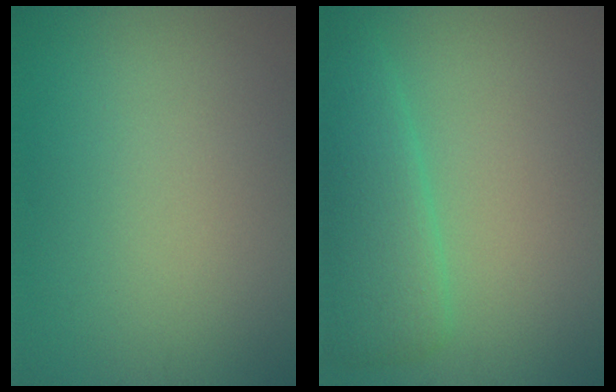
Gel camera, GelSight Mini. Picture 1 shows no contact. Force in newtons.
{"total": 4.2, "press": 4.2, "slide": 0.1}